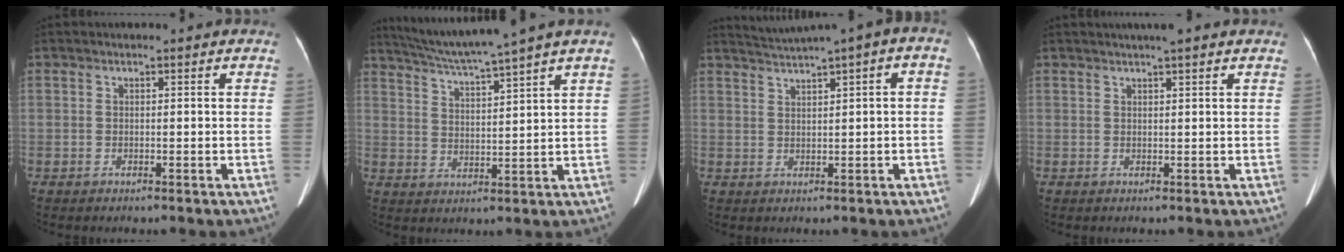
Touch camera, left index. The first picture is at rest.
{"total": 11.0, "force": [9.3, -2.4, 5.4], "torque": [-0.096, 0.000, 0.153]}
{"total": 5.6, "force": [2.8, 0.2, 4.9], "torque": [-0.084, 0.031, 0.047]}
{"total": 3.7, "force": [2.9, 0.1, 2.3], "torque": [-0.032, 0.022, 0.041]}